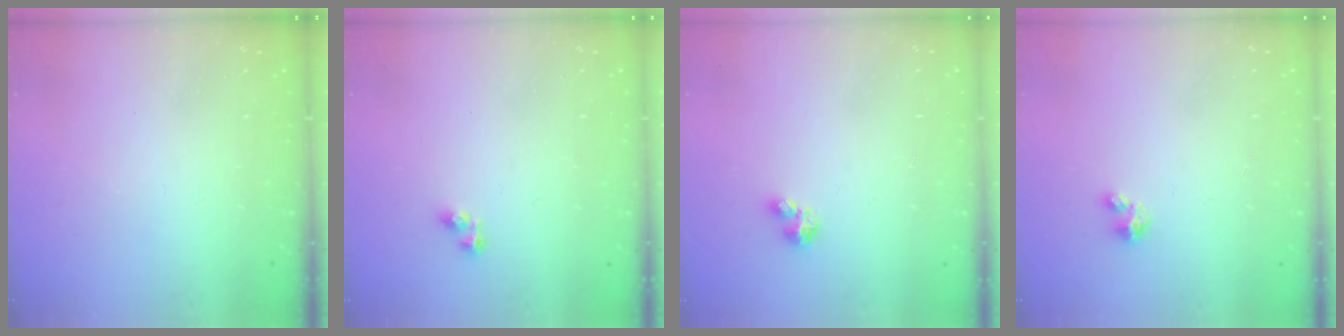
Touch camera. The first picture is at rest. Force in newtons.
{"total": 2.8, "press": 2.8, "slide": 0.4}
{"total": 2.9, "press": 2.9, "slide": 0.2}
{"total": 1.4, "press": 1.4, "slide": 0.2}